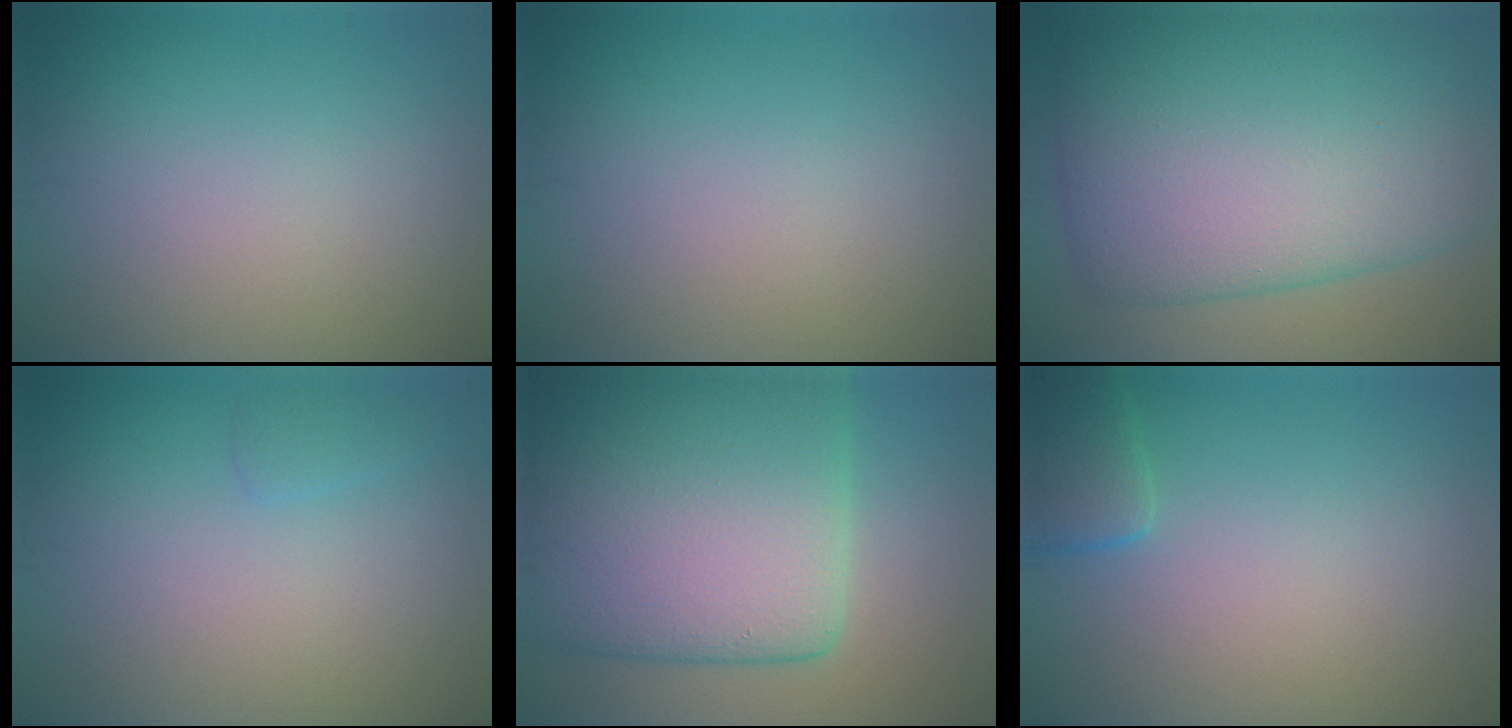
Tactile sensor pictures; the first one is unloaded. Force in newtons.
{"total": 0.0}
{"total": 12.9, "press": 12.9, "slide": 0.4}
{"total": 0.9, "press": 0.9, "slide": 0.1}
{"total": 14.6, "press": 14.6, "slide": 0.8}
{"total": 2.4, "press": 2.4, "slide": 0.2}